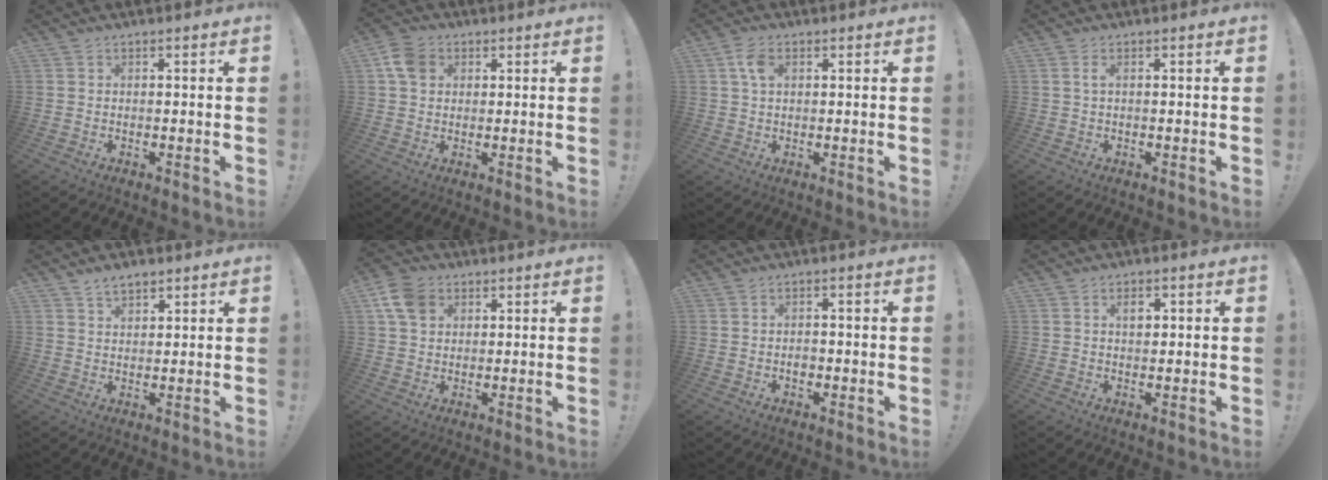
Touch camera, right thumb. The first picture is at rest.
{"total": 7.4, "force": [2.2, 5.7, 4.1], "torque": [-0.084, 0.008, 0.047]}
{"total": 4.5, "force": [1.4, 2.7, 3.3], "torque": [-0.060, 0.005, 0.025]}
{"total": 1.5, "force": [0.2, 0.3, 1.5], "torque": [-0.029, 0.002, 0.003]}
{"total": 4.1, "force": [3.0, 2.0, 1.9], "torque": [-0.026, -0.015, 0.054]}
{"total": 9.0, "force": [3.6, 6.7, 5.0], "torque": [-0.104, 0.005, 0.074]}
{"total": 2.1, "force": [-0.9, 1.5, 1.2], "torque": [-0.013, 0.001, -0.019]}
{"total": 2.5, "force": [0.8, 1.5, 1.9], "torque": [-0.017, -0.003, 0.007]}